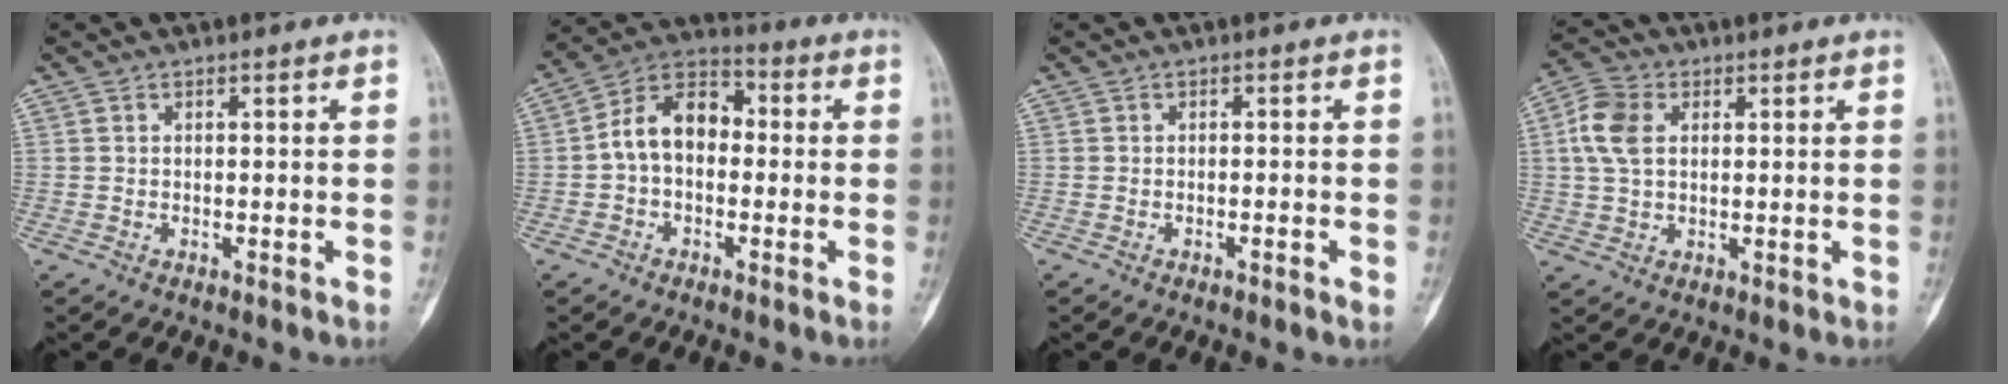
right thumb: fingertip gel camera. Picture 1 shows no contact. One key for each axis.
{"total": 10.3, "fx": -0.4, "fy": 6.7, "fz": 7.7, "tx": -0.118, "ty": 0.033, "tz": -0.025}
{"total": 1.0, "fx": -0.4, "fy": 0.0, "fz": 0.9, "tx": -0.020, "ty": -0.001, "tz": -0.007}
{"total": 7.3, "fx": 1.6, "fy": 4.9, "fz": 5.2, "tx": -0.111, "ty": 0.013, "tz": 0.028}